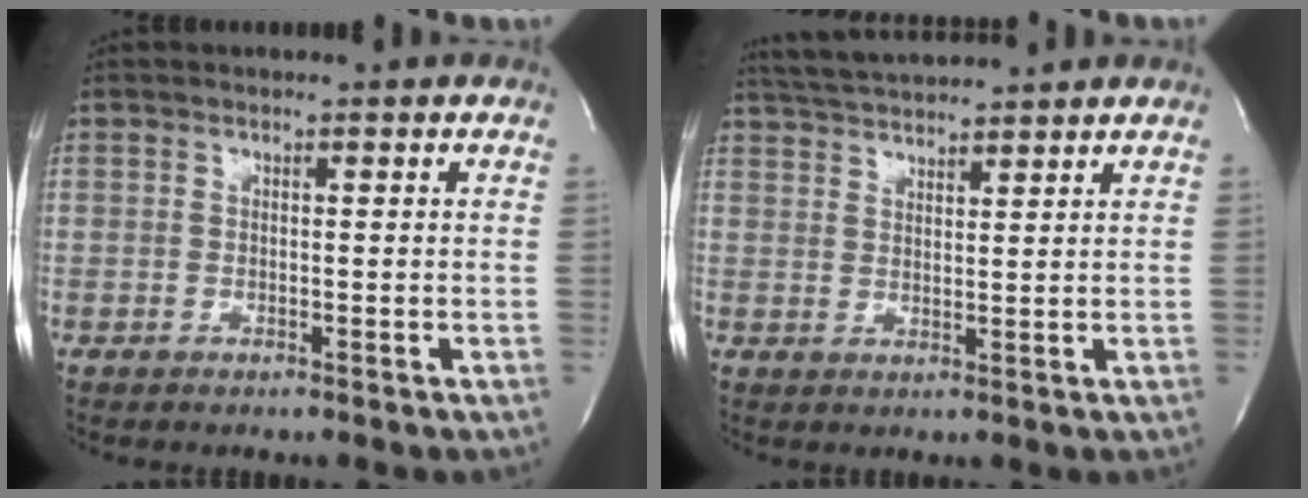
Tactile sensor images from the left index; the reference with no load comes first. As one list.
[{"total": 6.8, "force": [6.5, -0.2, 2.0], "torque": [-0.047, 0.023, 0.114]}]